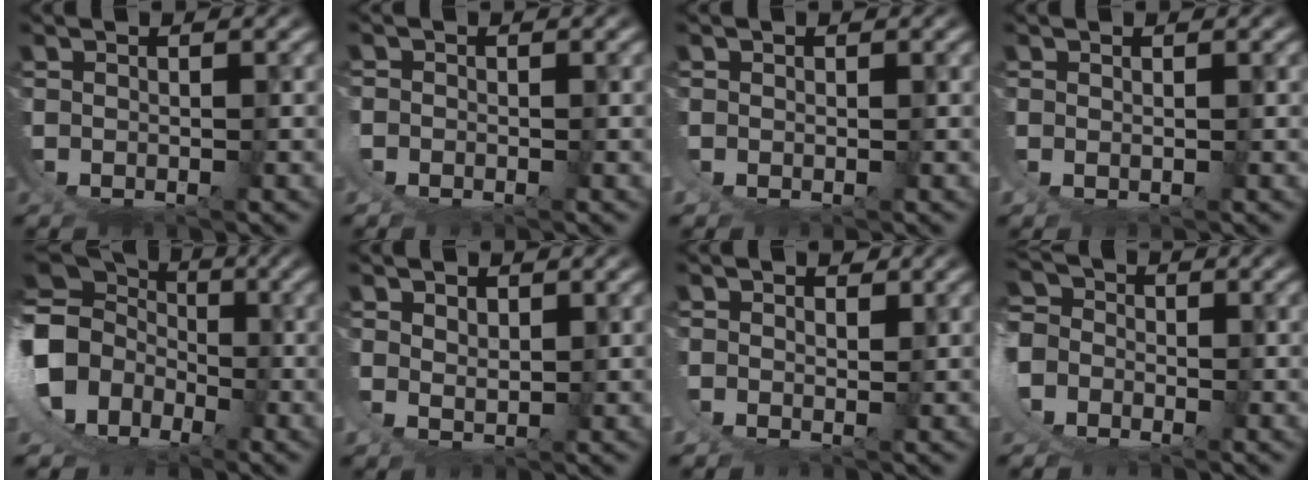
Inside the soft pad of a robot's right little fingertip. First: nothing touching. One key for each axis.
{"total": 0.6, "fx": -0.3, "fy": -0.3, "fz": 0.3, "tx": -0.012, "ty": -0.003, "tz": -0.006}
{"total": 0.7, "fx": 0.4, "fy": 0.5, "fz": 0.3, "tx": -0.012, "ty": -0.005, "tz": 0.010}
{"total": 0.9, "fx": 0.5, "fy": 0.0, "fz": 0.8, "tx": -0.024, "ty": -0.004, "tz": 0.012}
{"total": 9.9, "fx": 0.4, "fy": 8.1, "fz": 5.7, "tx": -0.130, "ty": -0.017, "tz": 0.002}
{"total": 1.8, "fx": 1.6, "fy": 0.0, "fz": 0.9, "tx": -0.019, "ty": -0.010, "tz": 0.039}
{"total": 1.4, "fx": 0.8, "fy": 0.8, "fz": 0.8, "tx": -0.015, "ty": -0.002, "tz": 0.017}
{"total": 5.1, "fx": 0.2, "fy": 4.3, "fz": 2.7, "tx": -0.070, "ty": -0.007, "tz": -0.007}